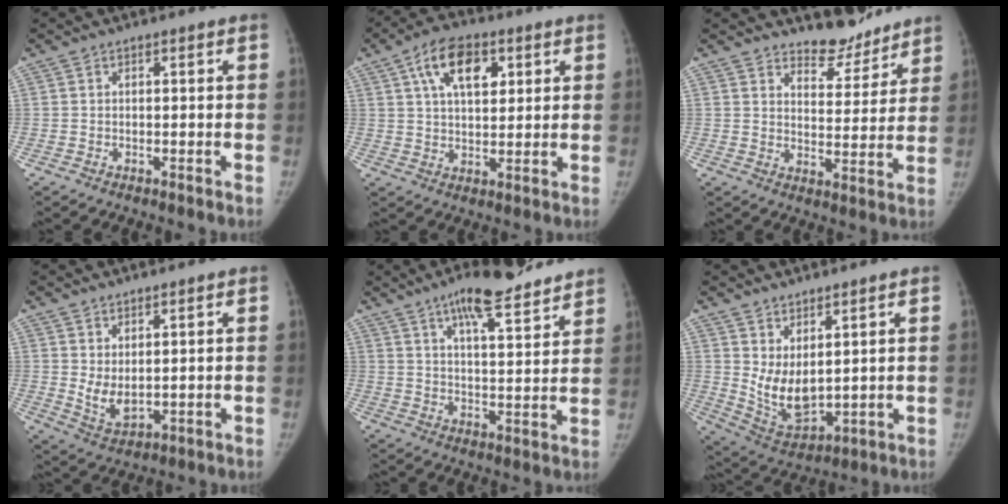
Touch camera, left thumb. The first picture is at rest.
{"total": 11.1, "force": [4.6, 6.1, 8.1], "torque": [-0.115, -0.007, 0.076]}
{"total": 7.9, "force": [7.2, 2.8, 1.2], "torque": [0.014, -0.063, 0.113]}
{"total": 5.2, "force": [1.7, 2.6, 4.2], "torque": [-0.069, -0.023, 0.043]}
{"total": 13.7, "force": [10.2, 3.4, 8.6], "torque": [-0.109, -0.049, 0.157]}
{"total": 9.3, "force": [3.2, 4.4, 7.5], "torque": [-0.124, -0.040, 0.078]}